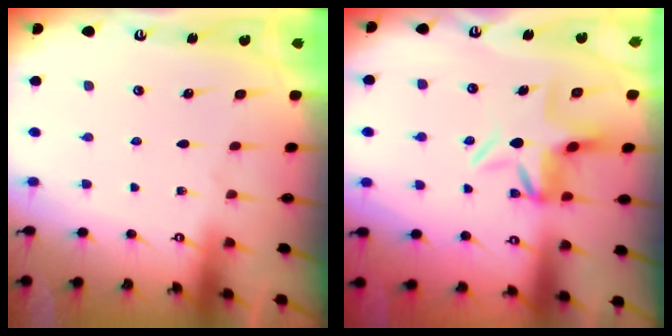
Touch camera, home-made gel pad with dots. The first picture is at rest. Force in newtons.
{"total": 6.2, "press": 5.7, "slide": 2.4}